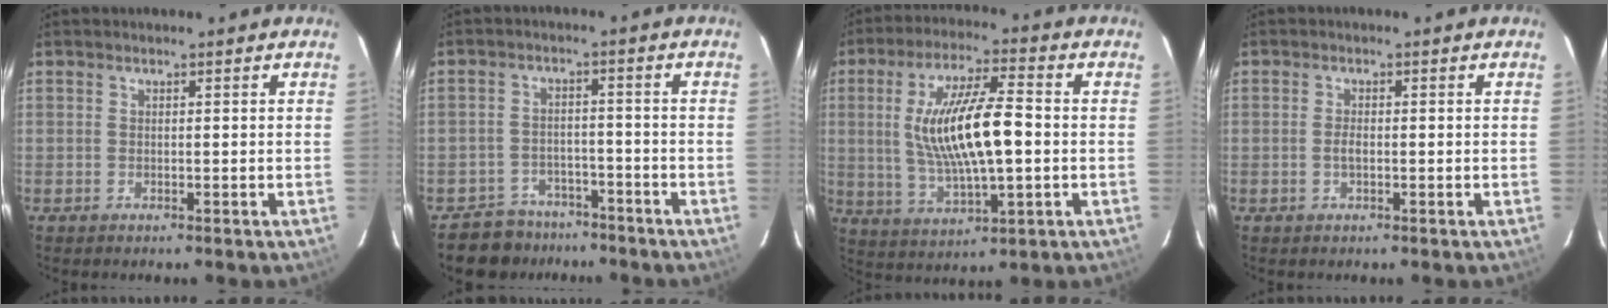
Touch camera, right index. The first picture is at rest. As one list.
[{"total": 7.9, "force": [-6.4, 4.4, 0.8], "torque": [-0.036, 0.016, -0.094]}, {"total": 15.4, "force": [0.2, 4.4, 14.7], "torque": [-0.277, 0.000, 0.015]}, {"total": 1.5, "force": [-0.4, 0.7, 1.3], "torque": [-0.028, -0.001, -0.007]}]